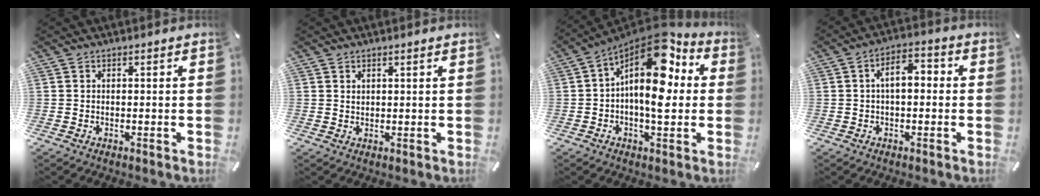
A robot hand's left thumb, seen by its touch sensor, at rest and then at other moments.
{"total": 0.9, "force": [0.8, 0.1, 0.4], "torque": [-0.008, -0.002, 0.015]}
{"total": 16.8, "force": [4.5, 7.8, 14.2], "torque": [-0.246, -0.053, 0.069]}
{"total": 6.3, "force": [-0.1, 3.3, 5.3], "torque": [-0.083, 0.014, -0.006]}